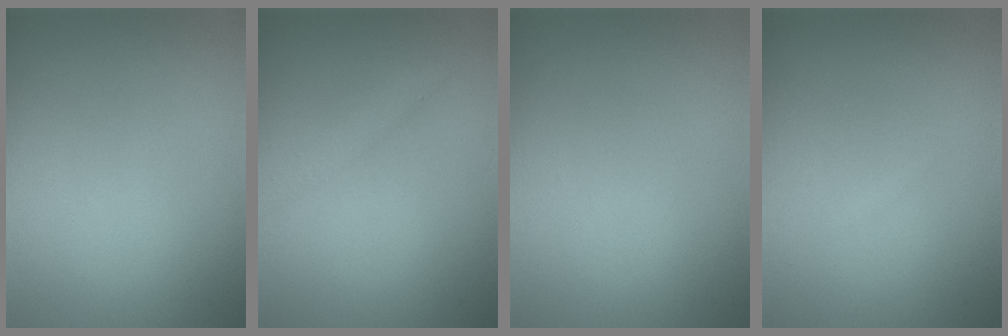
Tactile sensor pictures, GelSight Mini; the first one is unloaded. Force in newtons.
{"total": 1.3, "press": 1.3, "slide": 0.0}
{"total": 0.0}
{"total": 0.0}